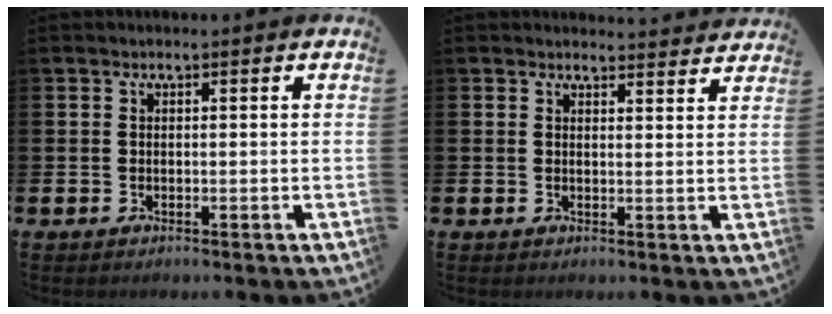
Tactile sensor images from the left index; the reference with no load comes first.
{"total": 2.6, "force": [2.6, 0.3, -0.2], "torque": [0.008, -0.019, 0.046]}